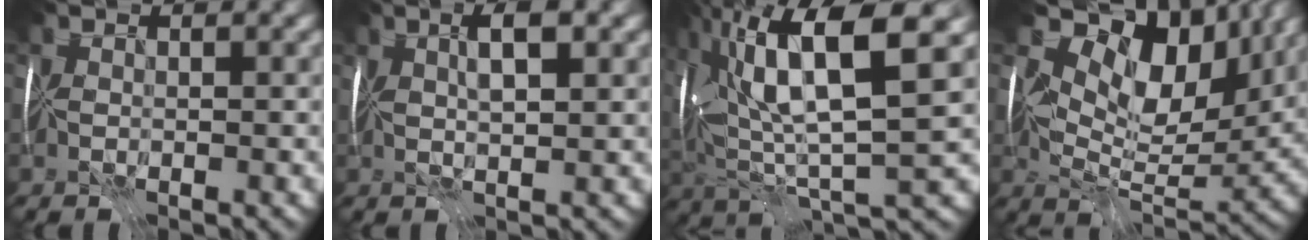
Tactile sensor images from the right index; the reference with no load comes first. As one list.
[{"total": 3.8, "force": [0.8, 1.0, 3.5], "torque": [-0.062, 0.002, 0.008]}, {"total": 13.3, "force": [3.6, 4.3, 12.1], "torque": [-0.237, 0.014, 0.061]}, {"total": 12.3, "force": [5.4, 7.0, 8.6], "torque": [-0.140, -0.004, 0.101]}]